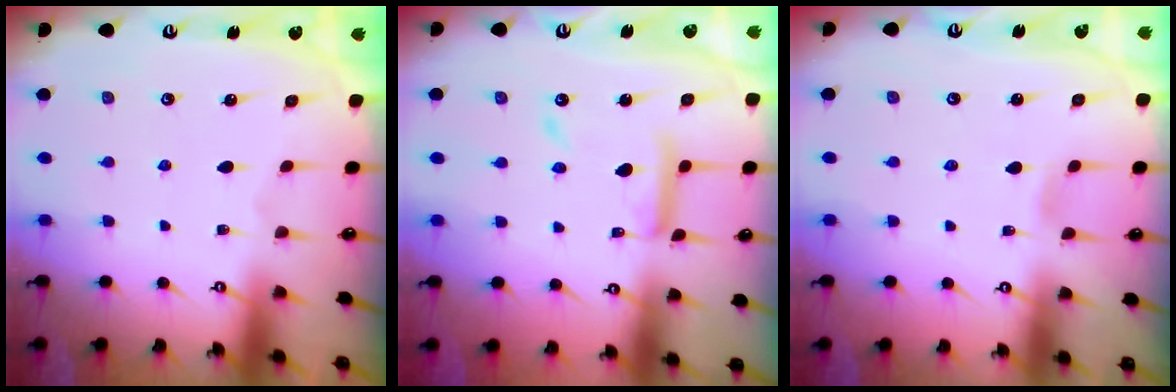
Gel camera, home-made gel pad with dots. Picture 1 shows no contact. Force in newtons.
{"total": 13.0, "press": 12.9, "slide": 1.1}
{"total": 2.9, "press": 2.9, "slide": 0.3}